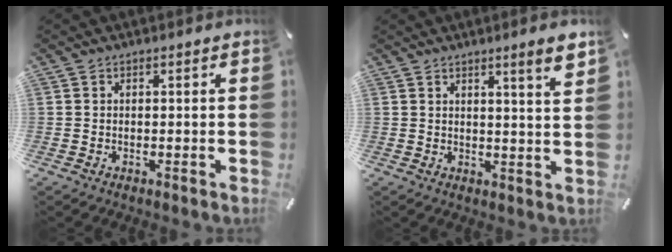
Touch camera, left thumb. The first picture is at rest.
{"total": 5.4, "force": [3.6, 0.0, 4.0], "torque": [-0.051, -0.028, 0.054]}